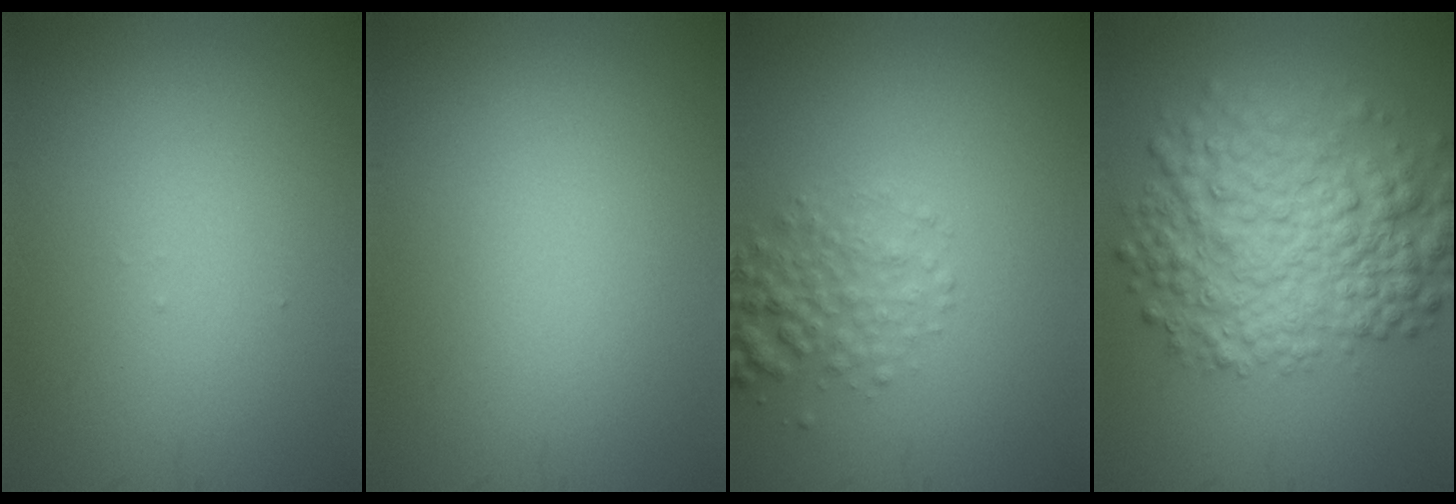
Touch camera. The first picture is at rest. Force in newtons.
{"total": 0.0}
{"total": 2.9, "press": 2.9, "slide": 0.2}
{"total": 8.4, "press": 8.4, "slide": 0.1}